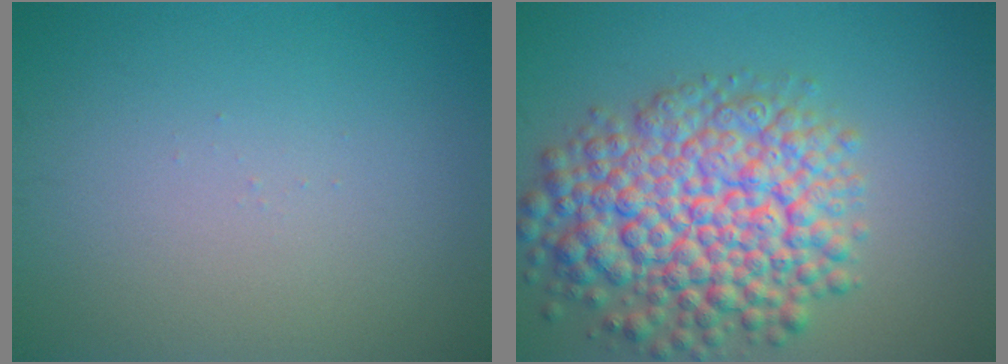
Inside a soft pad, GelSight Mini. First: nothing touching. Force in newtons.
{"total": 10.2, "press": 10.2, "slide": 0.4}